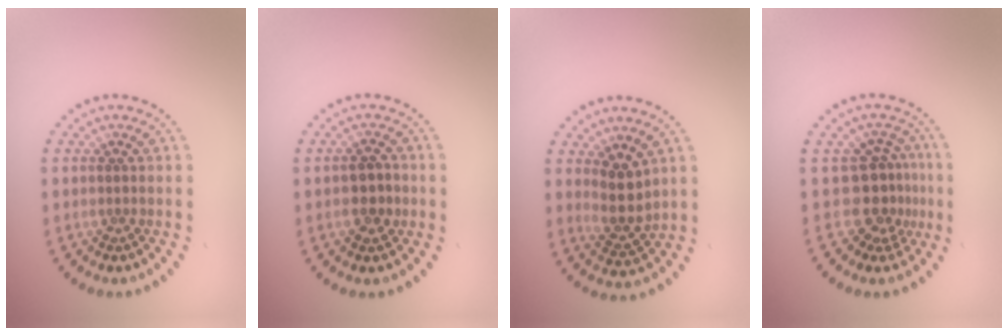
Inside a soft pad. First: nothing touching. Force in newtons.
{"total": 2.4, "press": 2.3, "slide": 0.4}
{"total": 2.9, "press": 2.4, "slide": 1.6}
{"total": 3.4, "press": 2.5, "slide": 2.4}